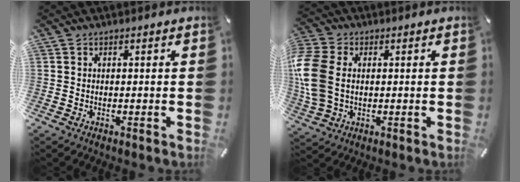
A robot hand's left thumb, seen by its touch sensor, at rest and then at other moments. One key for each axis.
{"total": 11.5, "fx": 0.4, "fy": 8.7, "fz": 7.5, "tx": -0.188, "ty": 0.009, "tz": 0.008}